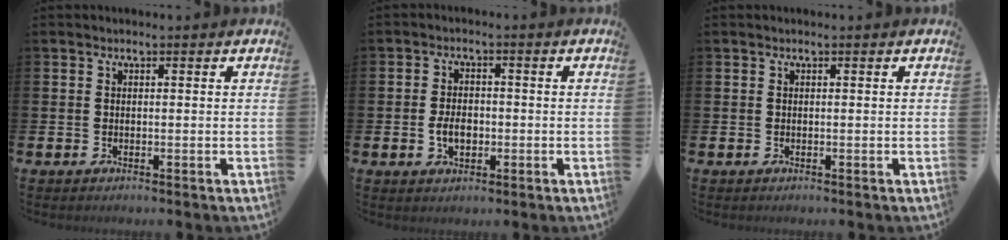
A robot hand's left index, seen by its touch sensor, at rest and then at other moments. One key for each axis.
{"total": 3.4, "fx": -0.7, "fy": 2.2, "fz": 2.5, "tx": -0.024, "ty": -0.005, "tz": -0.019}
{"total": 0.0}